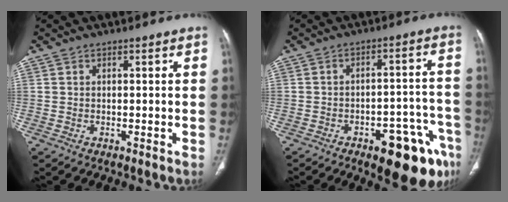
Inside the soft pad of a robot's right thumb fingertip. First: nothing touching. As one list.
[{"total": 15.7, "force": [-9.0, 6.0, 11.4], "torque": [-0.085, 0.060, -0.111]}]